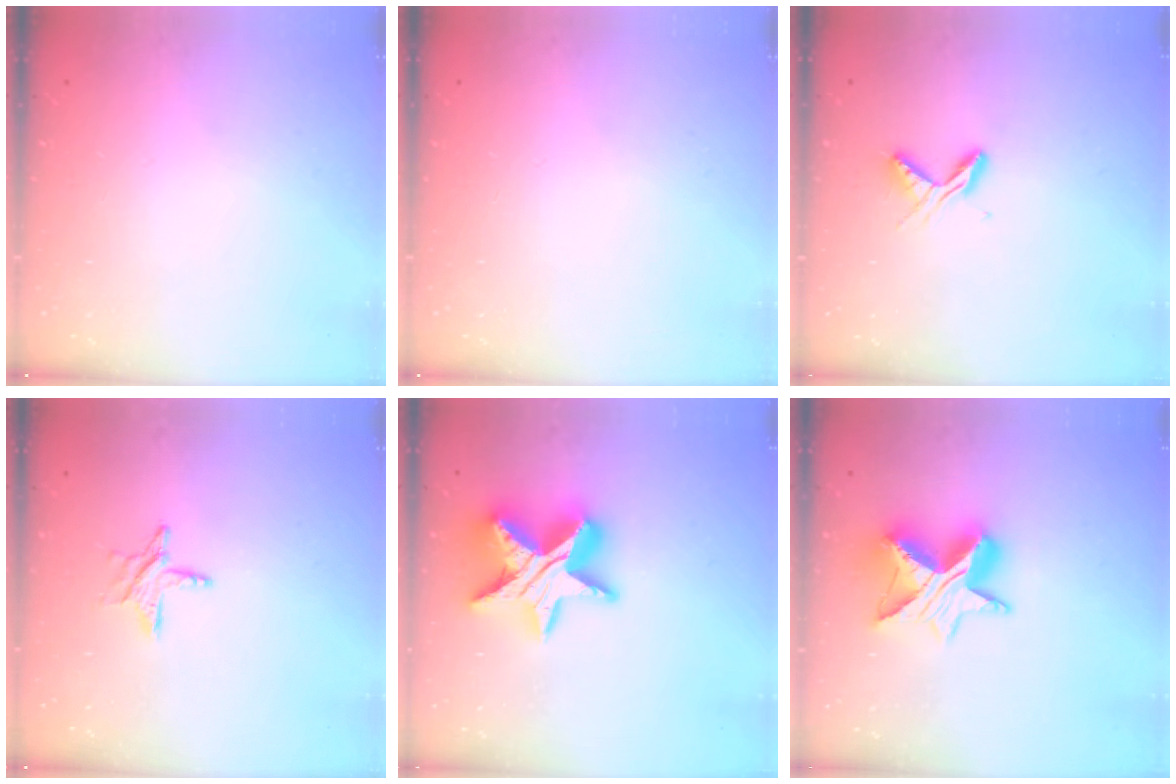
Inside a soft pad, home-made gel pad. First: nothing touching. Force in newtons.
{"total": 0.0}
{"total": 6.1, "press": 6.1, "slide": 0.7}
{"total": 6.6, "press": 6.5, "slide": 0.4}
{"total": 18.2, "press": 18.2, "slide": 1.2}
{"total": 11.4, "press": 11.3, "slide": 1.0}